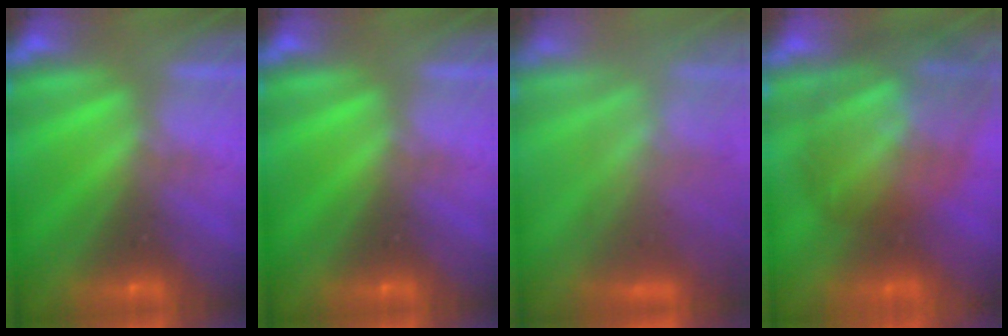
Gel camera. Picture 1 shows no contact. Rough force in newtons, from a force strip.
{"total": 0.0}
{"total": 2.8}
{"total": 10.0}